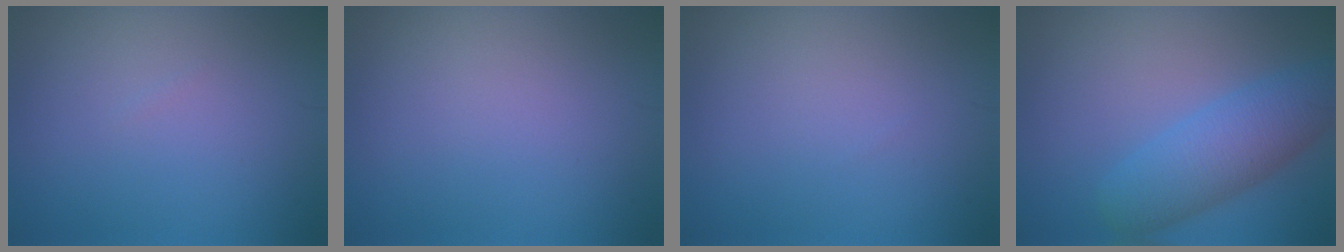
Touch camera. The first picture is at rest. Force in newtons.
{"total": 0.0}
{"total": 0.0}
{"total": 5.2, "press": 5.2, "slide": 0.0}